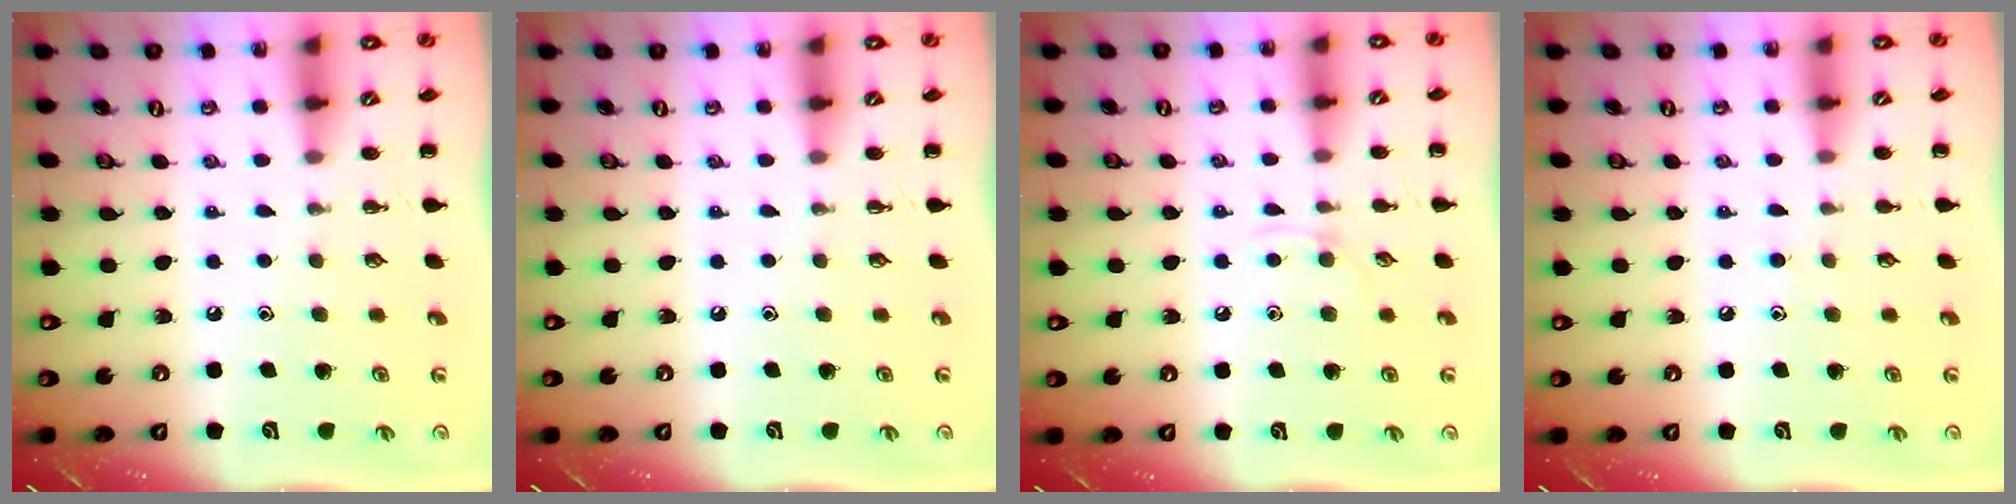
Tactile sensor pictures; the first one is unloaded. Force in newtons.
{"total": 0.0}
{"total": 3.1, "press": 2.9, "slide": 1.1}
{"total": 4.7, "press": 4.3, "slide": 1.8}